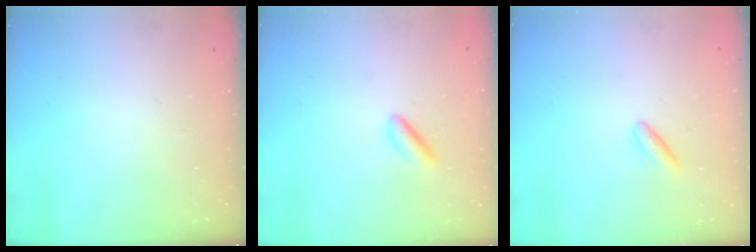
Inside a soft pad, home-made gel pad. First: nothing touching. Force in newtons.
{"total": 2.5, "press": 2.3, "slide": 1.0}
{"total": 3.4, "press": 3.1, "slide": 1.4}